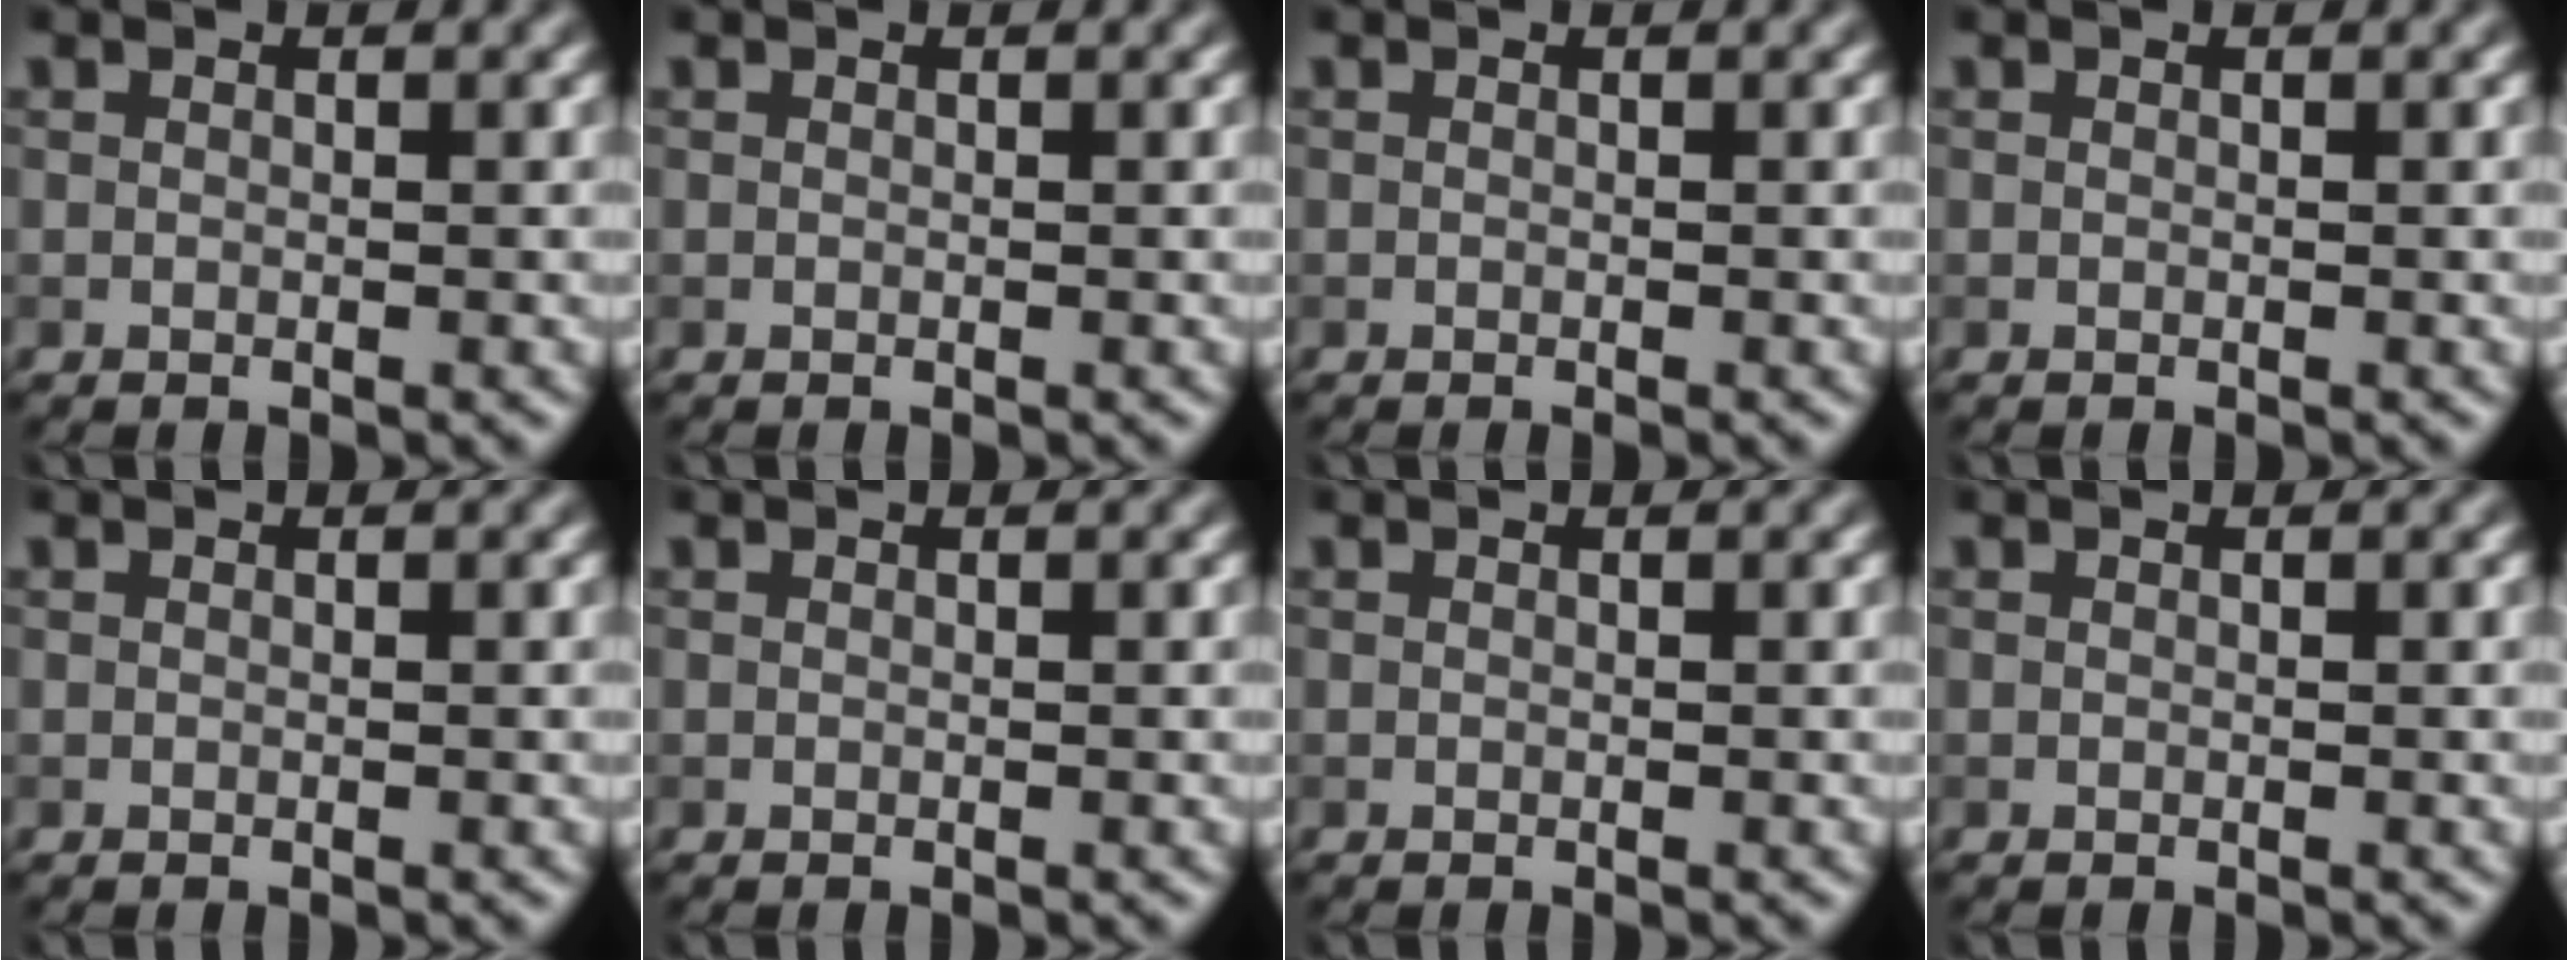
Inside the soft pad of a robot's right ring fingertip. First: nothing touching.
{"total": 0.0}
{"total": 0.0}
{"total": 0.0}
{"total": 0.0}
{"total": 0.0}
{"total": 0.0}
{"total": 0.0}